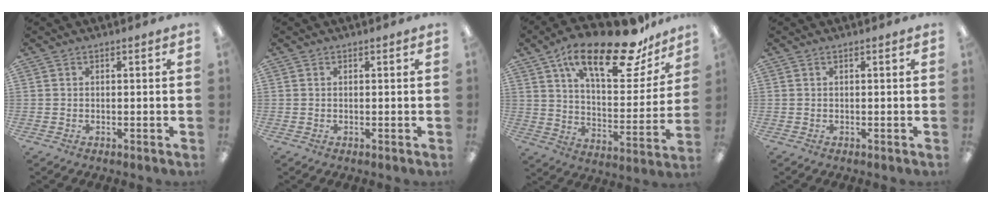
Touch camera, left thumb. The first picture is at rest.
{"total": 0.0}
{"total": 23.2, "force": [15.4, 8.6, 15.1], "torque": [-0.232, -0.088, 0.256]}
{"total": 0.0}